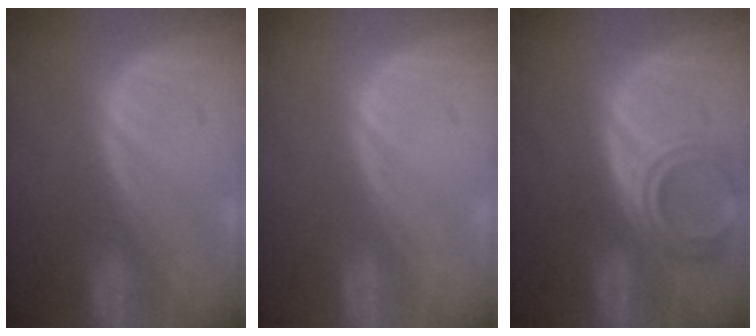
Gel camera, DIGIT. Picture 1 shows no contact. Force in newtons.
{"total": 0.0}
{"total": 5.9, "press": 5.3, "slide": 2.6}